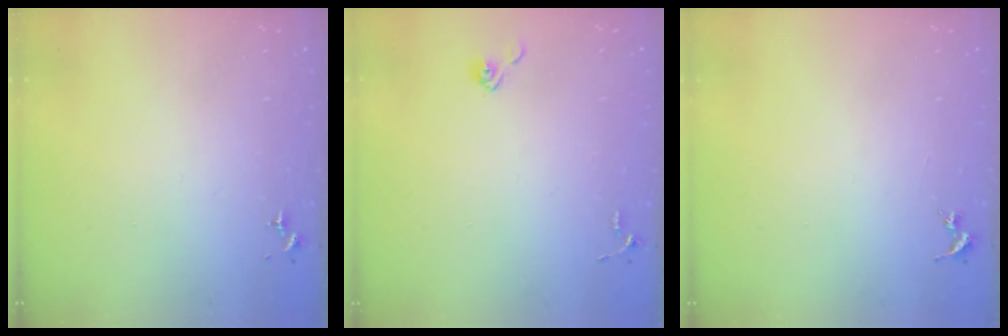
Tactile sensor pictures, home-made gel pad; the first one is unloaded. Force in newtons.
{"total": 4.0, "press": 4.0, "slide": 0.4}
{"total": 0.0}